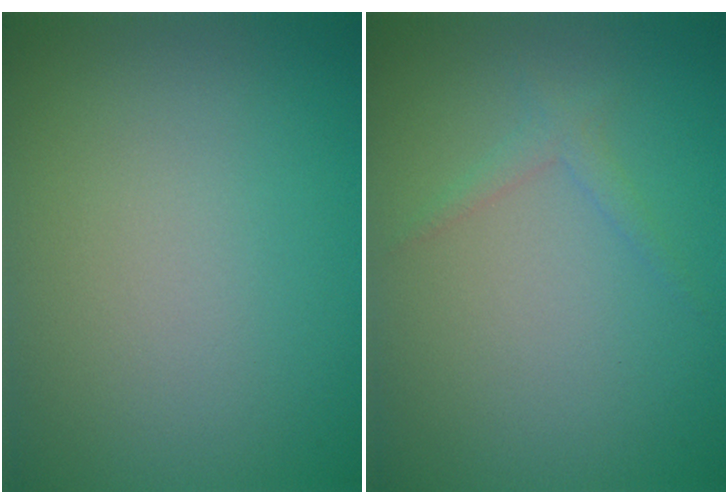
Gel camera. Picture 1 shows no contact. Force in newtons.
{"total": 1.1, "press": 1.1, "slide": 0.0}